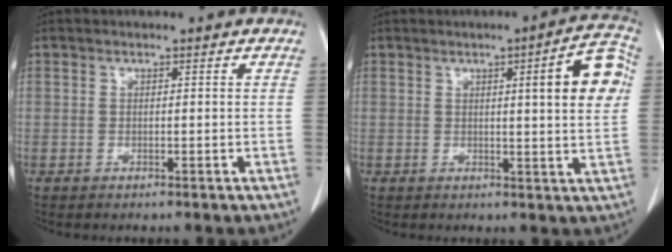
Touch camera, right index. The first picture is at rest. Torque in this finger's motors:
{"motor_torque": [0.66, 0.51, 0.39, 0.06]}